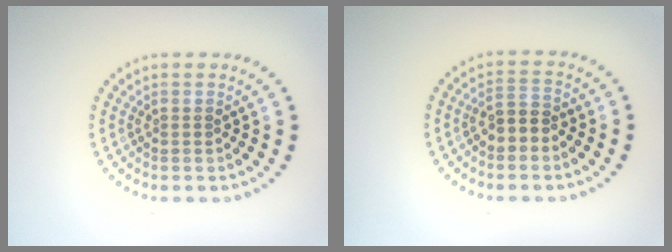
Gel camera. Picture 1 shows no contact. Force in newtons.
{"total": 2.4, "press": 2.3, "slide": 0.7}